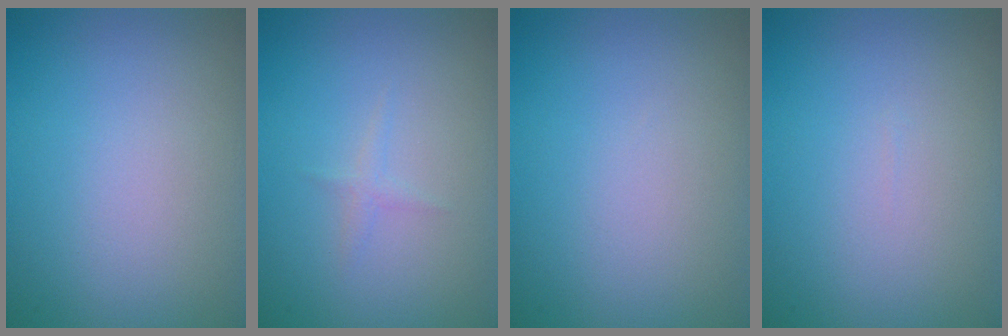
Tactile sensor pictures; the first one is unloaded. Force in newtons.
{"total": 0.8, "press": 0.8, "slide": 0.1}
{"total": 0.0}
{"total": 0.0}